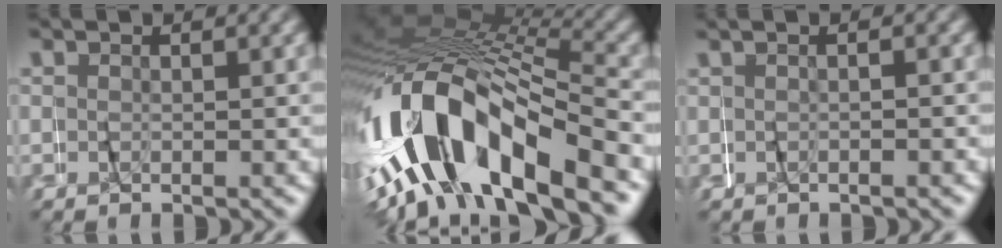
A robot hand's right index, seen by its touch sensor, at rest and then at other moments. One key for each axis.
{"total": 14.2, "fx": -4.0, "fy": 8.7, "fz": 10.5, "tx": -0.238, "ty": 0.000, "tz": -0.060}
{"total": 0.9, "fx": -0.7, "fy": -0.5, "fz": 0.3, "tx": -0.015, "ty": 0.009, "tz": -0.014}